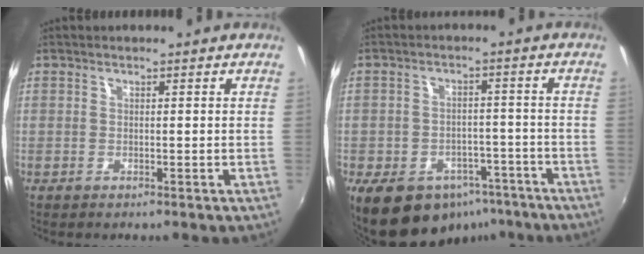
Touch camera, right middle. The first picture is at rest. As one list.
[{"total": 14.2, "force": [-9.2, 8.9, 6.4], "torque": [-0.132, 0.008, -0.114]}]